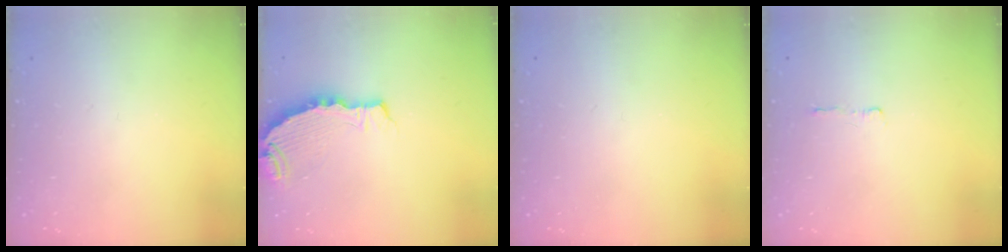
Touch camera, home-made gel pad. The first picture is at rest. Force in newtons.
{"total": 5.3, "press": 5.3, "slide": 0.1}
{"total": 0.0}
{"total": 2.9, "press": 2.8, "slide": 0.5}